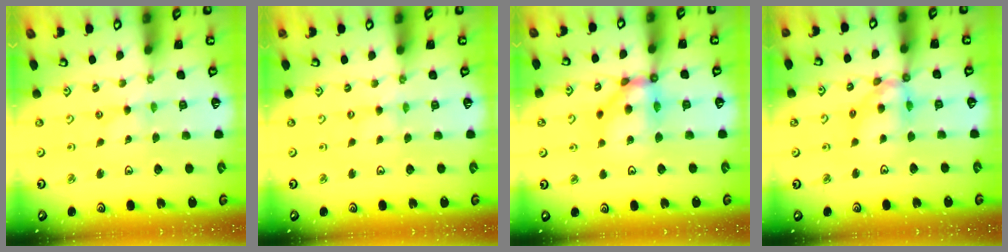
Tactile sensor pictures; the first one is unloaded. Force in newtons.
{"total": 0.0}
{"total": 10.4, "press": 10.3, "slide": 1.4}
{"total": 10.7, "press": 10.6, "slide": 1.2}